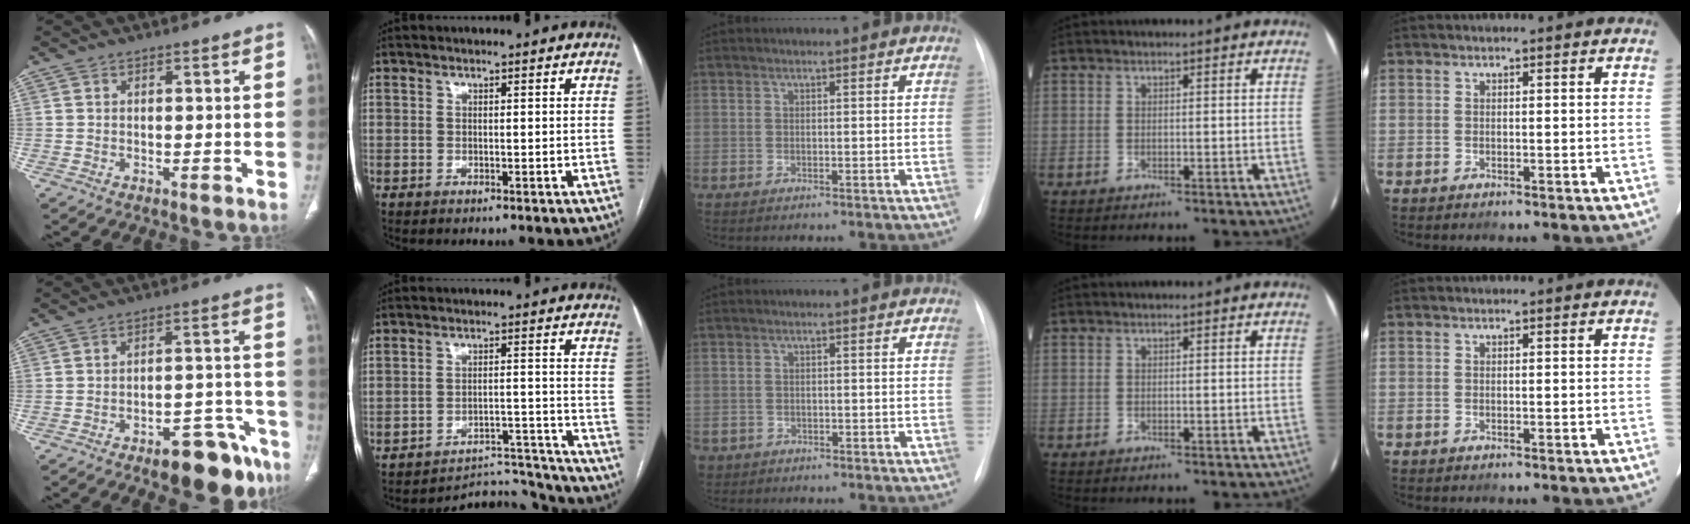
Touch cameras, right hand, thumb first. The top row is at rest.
{"thumb": {"total": 13.8, "force": [-9.3, 5.4, 8.7], "torque": [-0.069, 0.074, -0.125]}, "index": {"total": 9.6, "force": [-9.4, 0.8, -2.1], "torque": [0.043, 0.040, -0.128]}, "middle": {"total": 2.4, "force": [-1.2, 2.0, 0.4], "torque": [-0.011, 0.001, -0.014]}}